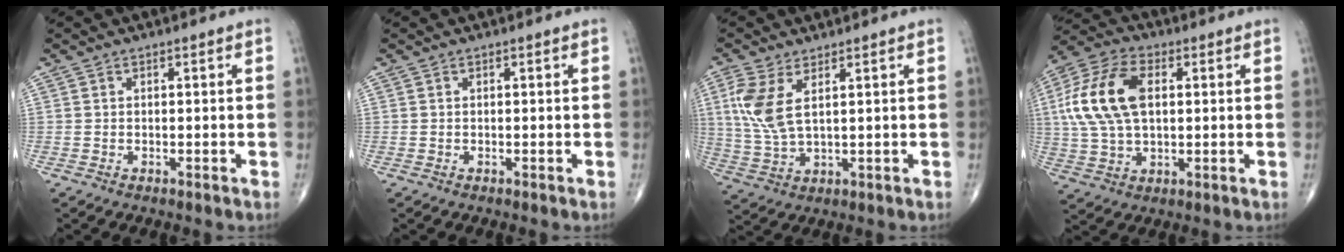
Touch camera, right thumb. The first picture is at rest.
{"total": 0.0}
{"total": 8.3, "force": [2.8, 3.6, 7.0], "torque": [-0.164, -0.007, 0.066]}
{"total": 15.8, "force": [2.7, 9.2, 12.6], "torque": [-0.257, 0.013, 0.048]}